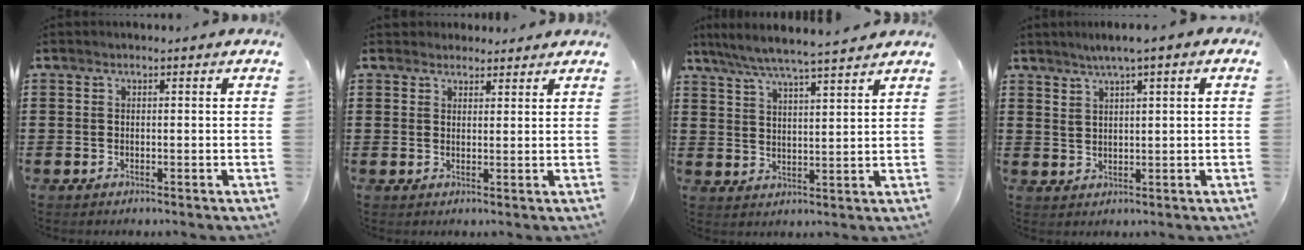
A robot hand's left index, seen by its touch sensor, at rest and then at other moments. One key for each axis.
{"total": 2.4, "fx": 2.3, "fy": 0.8, "fz": -0.1, "tx": -0.005, "ty": 0.002, "tz": 0.044}
{"total": 5.6, "fx": 5.1, "fy": -0.3, "fz": 2.4, "tx": -0.065, "ty": -0.027, "tz": 0.086}
{"total": 2.6, "fx": 1.5, "fy": 0.3, "fz": 2.1, "tx": -0.042, "ty": 0.004, "tz": 0.025}